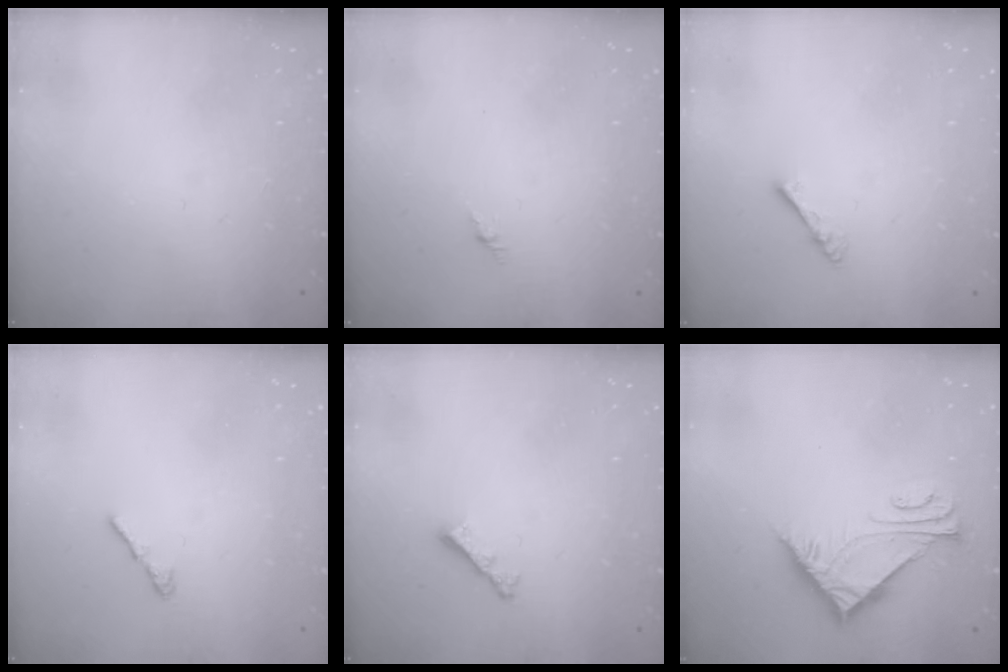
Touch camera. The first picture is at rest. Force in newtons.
{"total": 0.0}
{"total": 3.5, "press": 3.5, "slide": 0.6}
{"total": 1.3, "press": 1.2, "slide": 0.6}
{"total": 3.2, "press": 3.2, "slide": 0.7}
{"total": 6.7, "press": 6.7, "slide": 0.4}